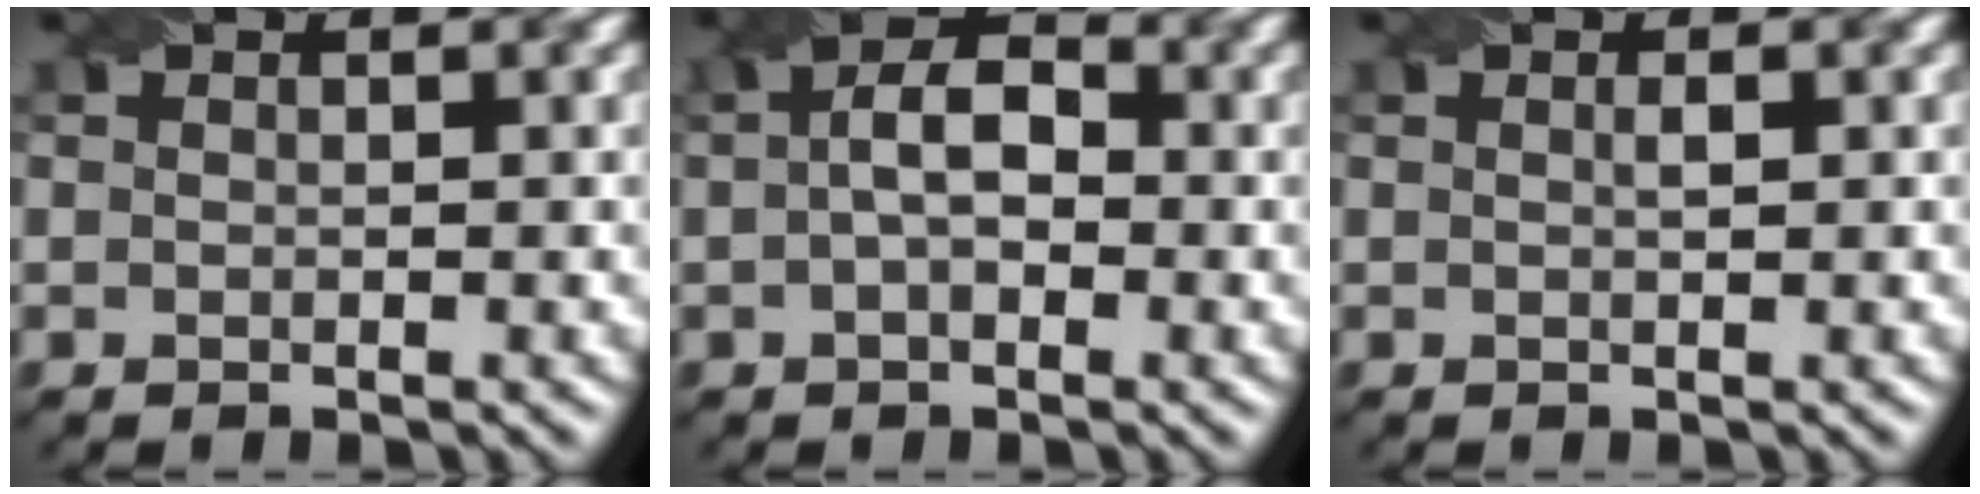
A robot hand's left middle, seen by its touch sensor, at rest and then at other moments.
{"total": 4.1, "force": [0.1, 2.3, 3.4], "torque": [-0.057, 0.011, -0.007]}
{"total": 0.6, "force": [0.1, 0.1, 0.6], "torque": [-0.011, 0.003, 0.002]}